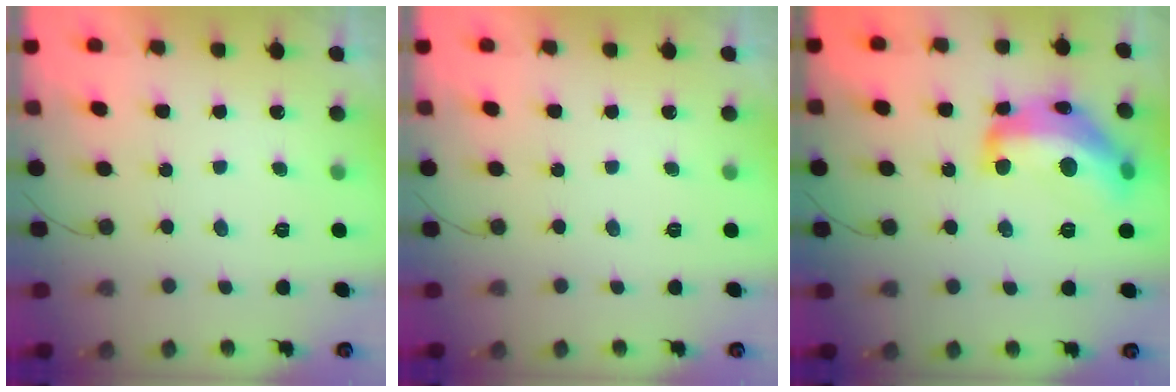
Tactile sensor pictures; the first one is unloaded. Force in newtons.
{"total": 0.0}
{"total": 20.1, "press": 20.1, "slide": 1.1}